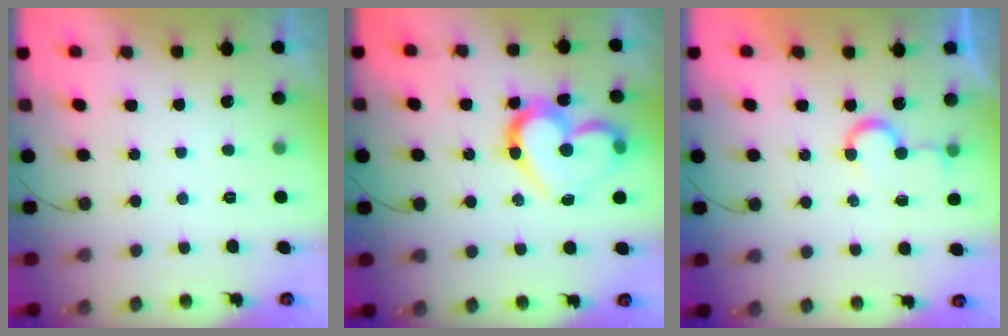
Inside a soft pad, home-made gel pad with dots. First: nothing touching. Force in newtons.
{"total": 16.1, "press": 16.1, "slide": 1.4}
{"total": 5.6, "press": 5.1, "slide": 2.3}